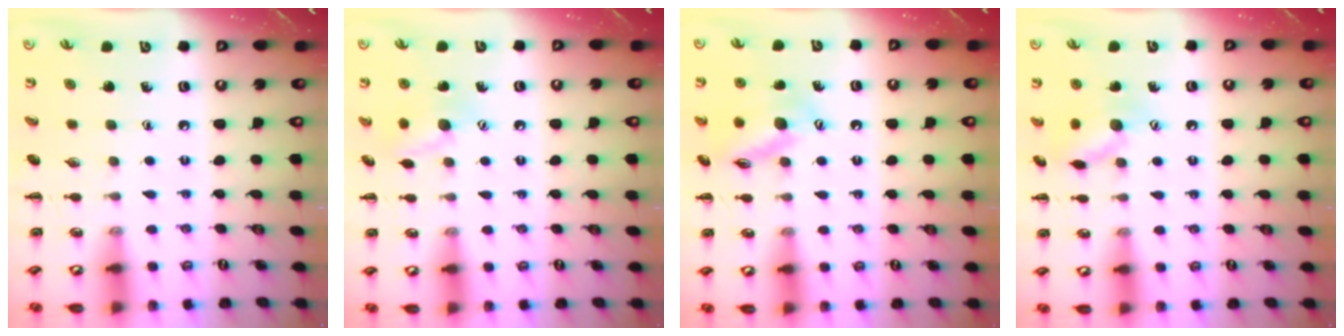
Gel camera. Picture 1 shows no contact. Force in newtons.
{"total": 9.0, "press": 8.9, "slide": 0.8}
{"total": 13.3, "press": 13.2, "slide": 1.4}
{"total": 10.3, "press": 10.3, "slide": 0.5}